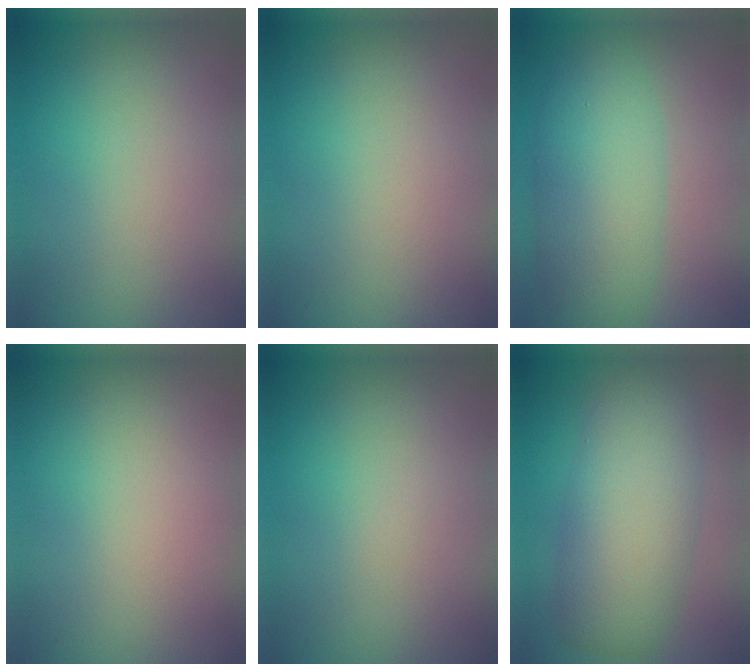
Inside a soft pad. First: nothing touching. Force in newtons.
{"total": 0.0}
{"total": 6.2, "press": 6.2, "slide": 0.0}
{"total": 0.0}
{"total": 0.0}
{"total": 7.3, "press": 7.3, "slide": 0.1}